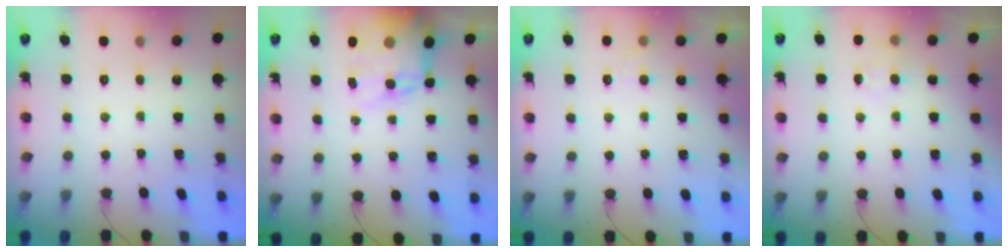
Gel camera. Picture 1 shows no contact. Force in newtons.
{"total": 14.7, "press": 14.3, "slide": 3.6}
{"total": 2.1, "press": 1.6, "slide": 1.3}
{"total": 5.2, "press": 5.0, "slide": 1.4}